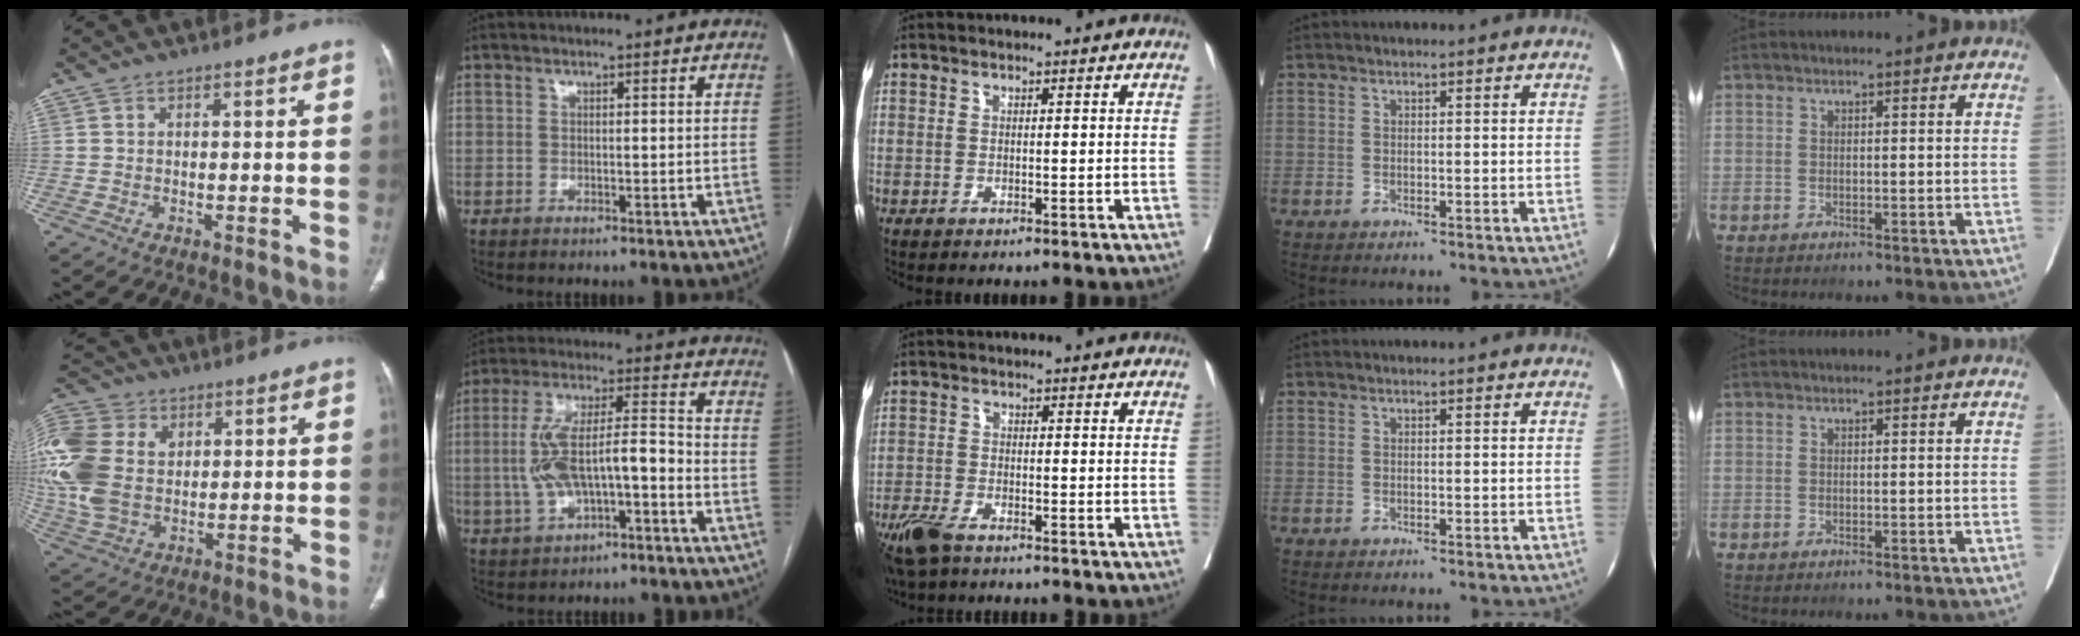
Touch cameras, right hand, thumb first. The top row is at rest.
{"thumb": {"total": 17.3, "force": [2.9, 12.5, 11.6], "torque": [-0.270, 0.004, 0.057]}, "index": {"total": 11.1, "force": [-2.6, 3.7, 10.2], "torque": [-0.196, 0.030, -0.039]}, "middle": {"total": 7.2, "force": [-5.3, 2.4, 4.2], "torque": [-0.086, -0.015, -0.098]}}